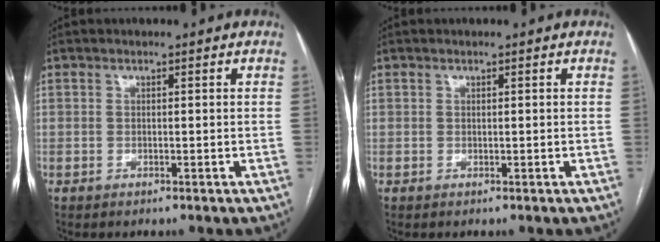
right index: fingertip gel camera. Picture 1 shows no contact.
{"total": 0.0}